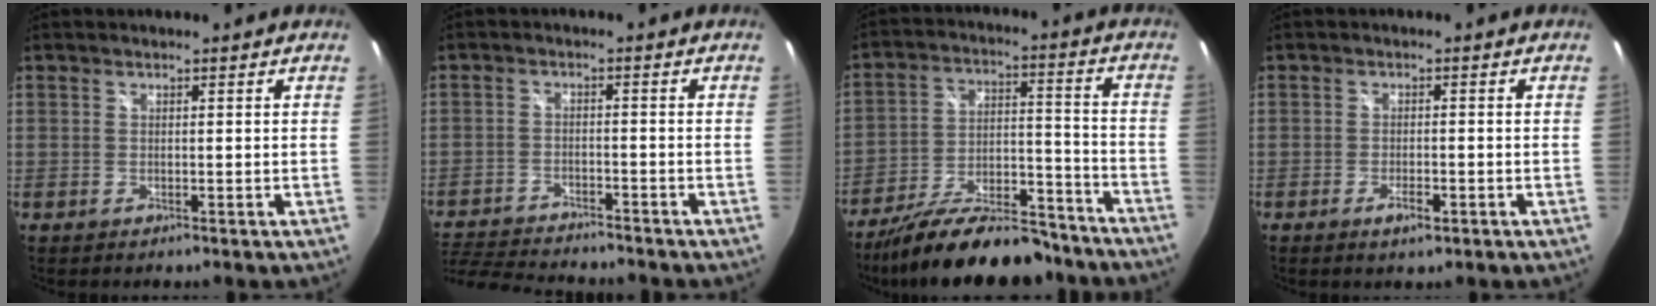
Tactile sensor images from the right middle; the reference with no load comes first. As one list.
[{"total": 13.5, "force": [-12.1, 2.8, 5.3], "torque": [-0.131, -0.018, -0.199]}, {"total": 22.2, "force": [-18.2, 6.3, 11.1], "torque": [-0.195, -0.008, -0.266]}, {"total": 2.6, "force": [-1.2, 0.6, 2.2], "torque": [-0.043, -0.005, -0.023]}]